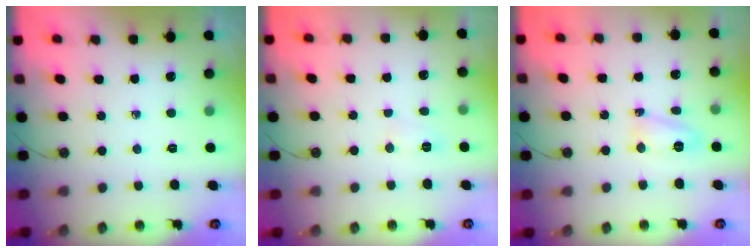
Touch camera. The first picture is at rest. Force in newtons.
{"total": 4.1, "press": 4.0, "slide": 1.0}
{"total": 9.2, "press": 6.1, "slide": 6.8}